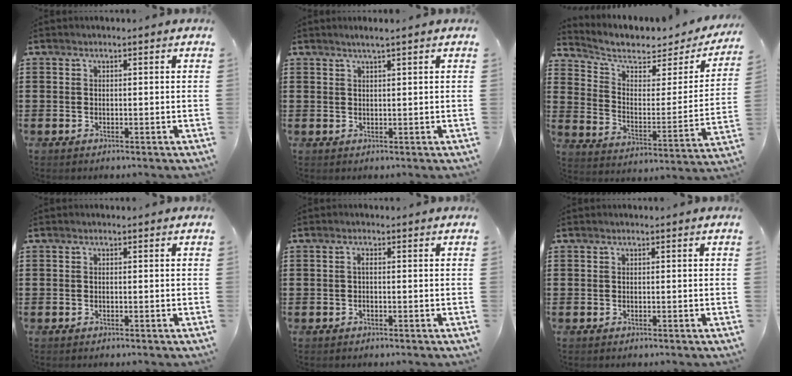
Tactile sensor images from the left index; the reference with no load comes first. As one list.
[{"total": 1.5, "force": [1.2, -0.1, 1.0], "torque": [-0.020, 0.001, 0.021]}, {"total": 5.5, "force": [4.4, 2.0, 2.6], "torque": [-0.076, -0.030, 0.072]}, {"total": 0.0}, {"total": 0.7, "force": [-0.2, 0.1, 0.7], "torque": [-0.014, -0.001, -0.003]}, {"total": 0.0}]